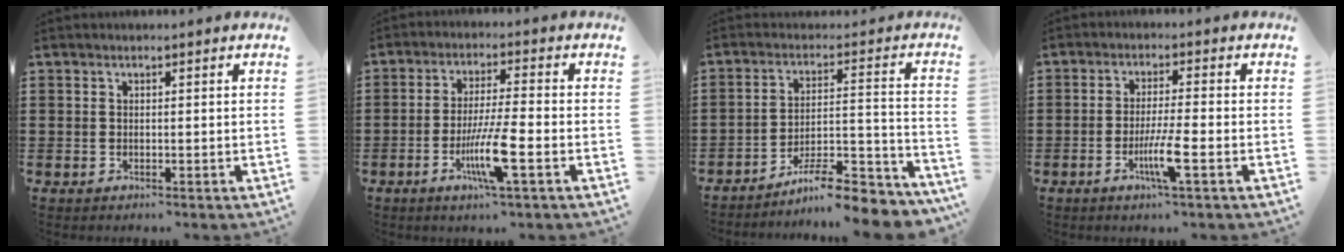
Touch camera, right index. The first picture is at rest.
{"total": 8.3, "force": [-3.2, 0.6, 7.6], "torque": [-0.148, -0.017, -0.060]}
{"total": 8.7, "force": [-7.2, 1.7, 4.6], "torque": [-0.064, 0.019, -0.128]}
{"total": 6.0, "force": [-2.3, 0.1, 5.6], "torque": [-0.105, -0.017, -0.042]}